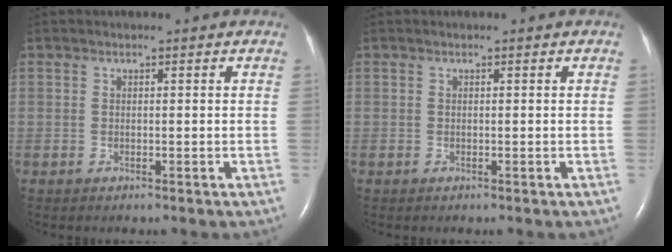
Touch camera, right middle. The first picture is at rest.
{"total": 0.0}